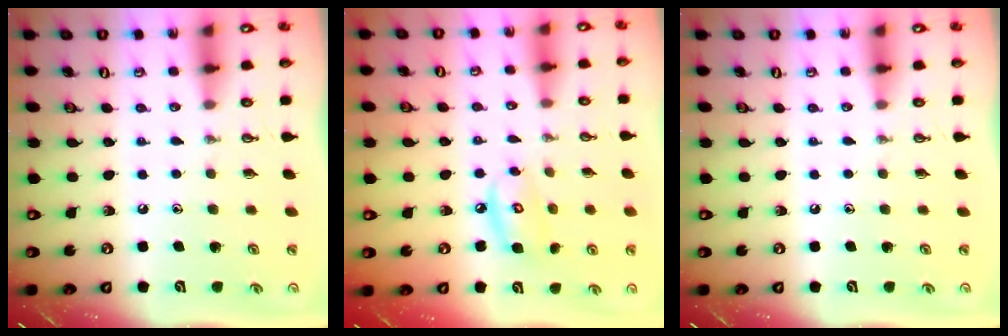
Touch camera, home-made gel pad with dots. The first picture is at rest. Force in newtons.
{"total": 7.9, "press": 7.9, "slide": 0.6}
{"total": 0.0}